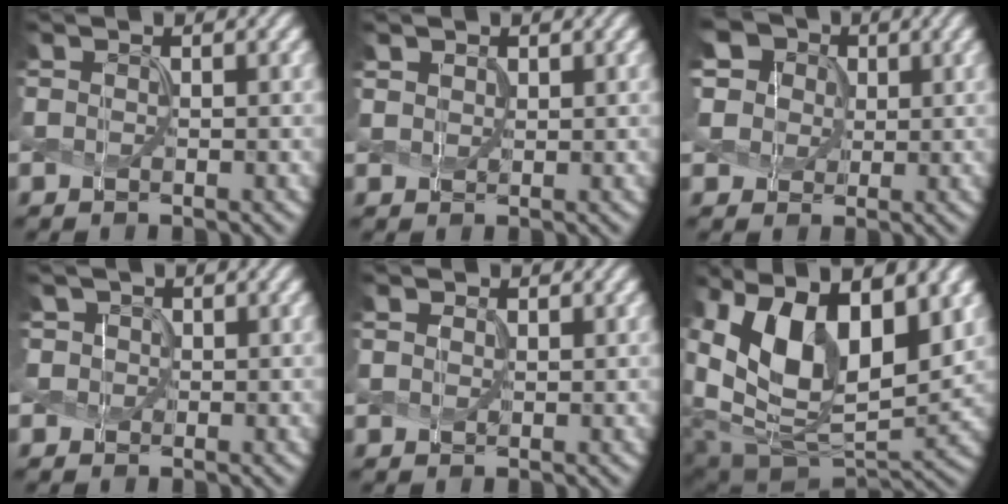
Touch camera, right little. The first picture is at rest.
{"total": 1.0, "force": [0.7, 0.7, 0.2], "torque": [-0.006, -0.003, 0.018]}
{"total": 9.6, "force": [4.6, 7.3, 4.0], "torque": [-0.101, 0.022, 0.067]}
{"total": 1.6, "force": [0.3, 1.5, 0.2], "torque": [-0.006, 0.002, 0.007]}
{"total": 0.8, "force": [0.2, 0.6, 0.3], "torque": [-0.006, -0.003, 0.009]}
{"total": 14.6, "force": [4.3, 8.7, 10.9], "torque": [-0.211, -0.001, 0.086]}